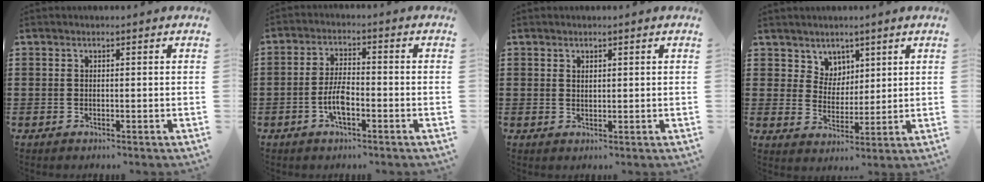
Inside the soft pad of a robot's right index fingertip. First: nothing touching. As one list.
[{"total": 5.1, "force": [-1.8, 1.8, 4.4], "torque": [-0.103, -0.001, -0.041]}, {"total": 0.9, "force": [0.7, 0.4, 0.1], "torque": [-0.004, 0.003, 0.014]}, {"total": 5.0, "force": [3.3, 3.7, -0.1], "torque": [-0.023, 0.004, 0.063]}]